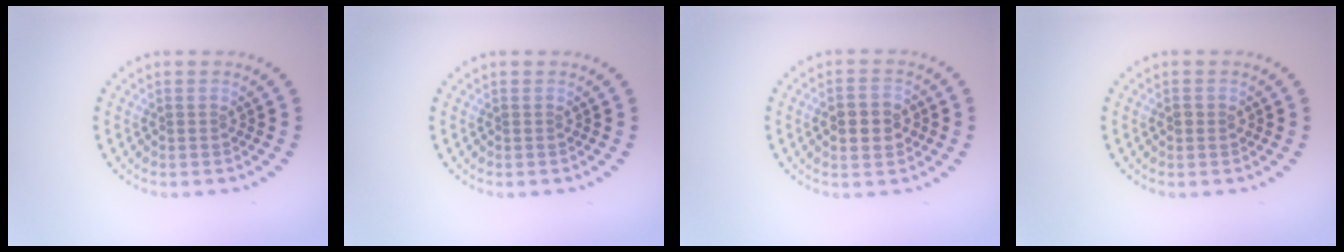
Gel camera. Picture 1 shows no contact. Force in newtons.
{"total": 0.0}
{"total": 3.9, "press": 3.9, "slide": 0.2}
{"total": 1.2, "press": 1.2, "slide": 0.1}